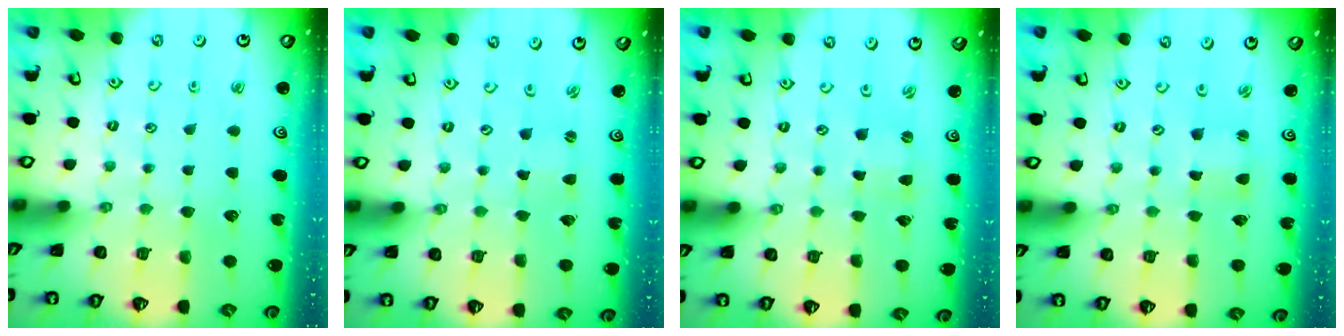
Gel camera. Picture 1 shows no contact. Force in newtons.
{"total": 0.5, "press": 0.5, "slide": 0.0}
{"total": 1.9, "press": 1.9, "slide": 0.2}
{"total": 2.0, "press": 2.0, "slide": 0.3}